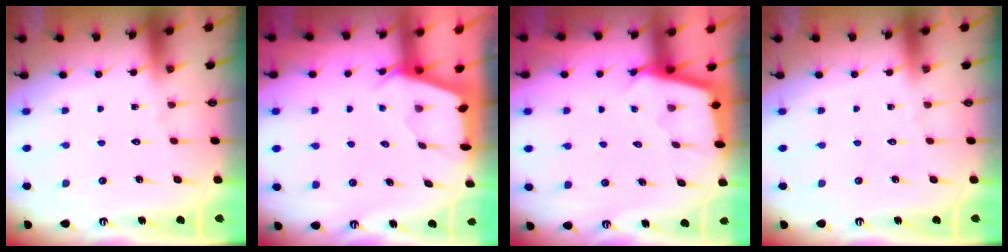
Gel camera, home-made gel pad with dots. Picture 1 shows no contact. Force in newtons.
{"total": 2.4, "press": 2.4, "slide": 0.3}
{"total": 2.5, "press": 2.5, "slide": 0.2}
{"total": 0.0}